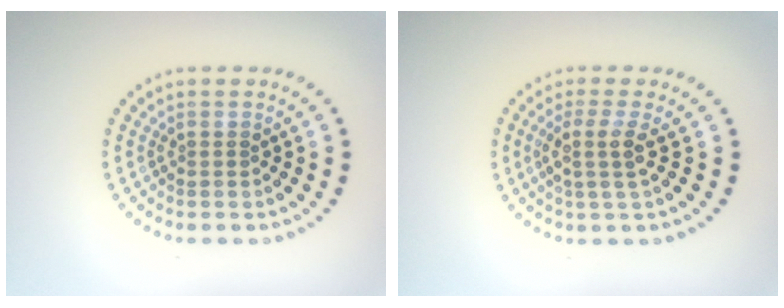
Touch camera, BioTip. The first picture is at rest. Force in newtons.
{"total": 2.4, "press": 1.9, "slide": 1.4}